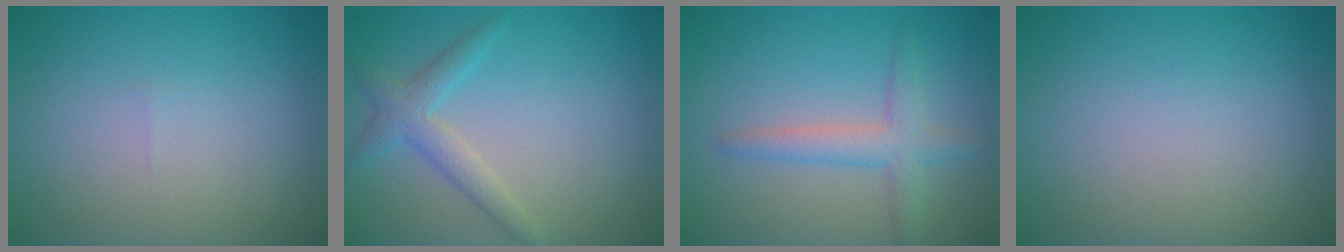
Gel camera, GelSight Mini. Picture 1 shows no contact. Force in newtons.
{"total": 2.6, "press": 2.6, "slide": 0.2}
{"total": 2.9, "press": 2.9, "slide": 0.2}
{"total": 0.0}